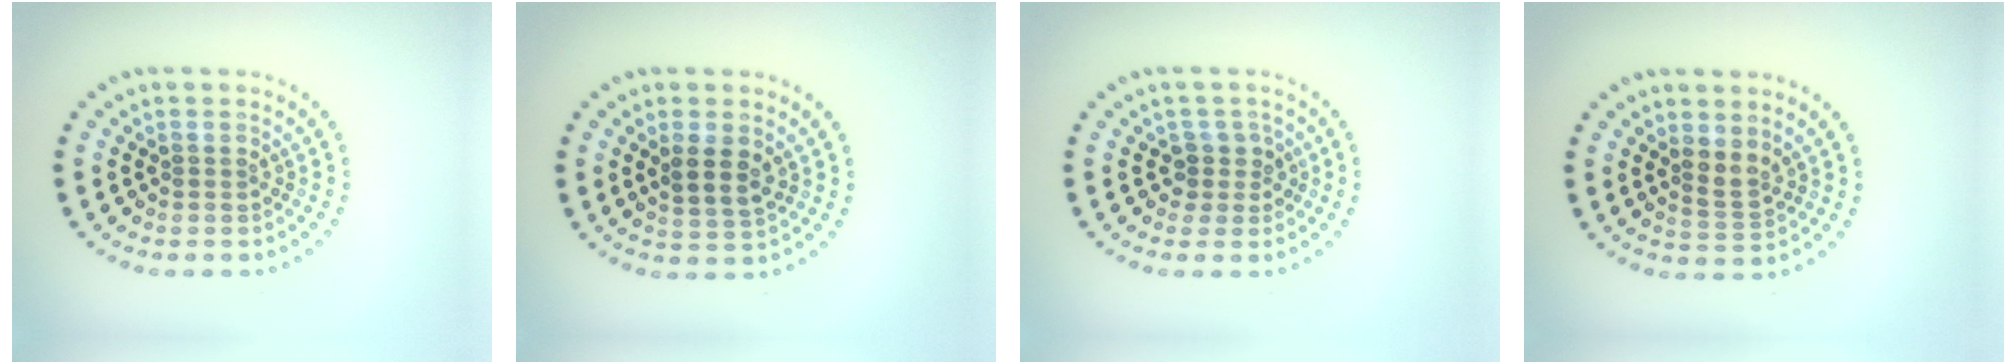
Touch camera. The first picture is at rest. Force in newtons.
{"total": 2.7, "press": 2.5, "slide": 1.1}
{"total": 2.0, "press": 1.6, "slide": 1.2}
{"total": 1.9, "press": 1.5, "slide": 1.1}